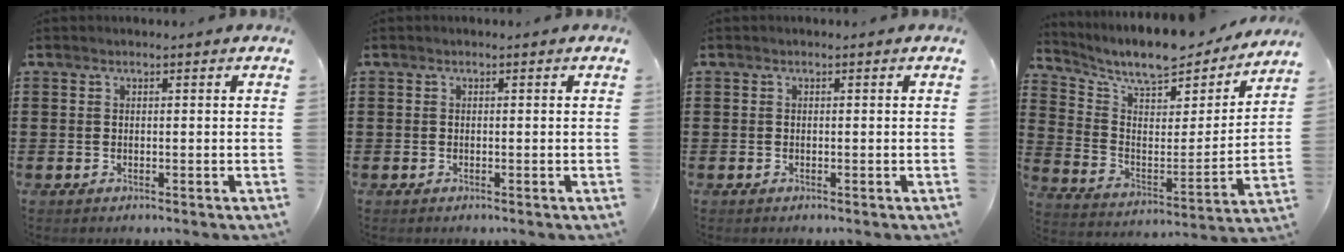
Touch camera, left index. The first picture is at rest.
{"total": 0.0}
{"total": 0.0}
{"total": 8.8, "force": [7.8, 1.8, 3.6], "torque": [-0.099, -0.058, 0.131]}